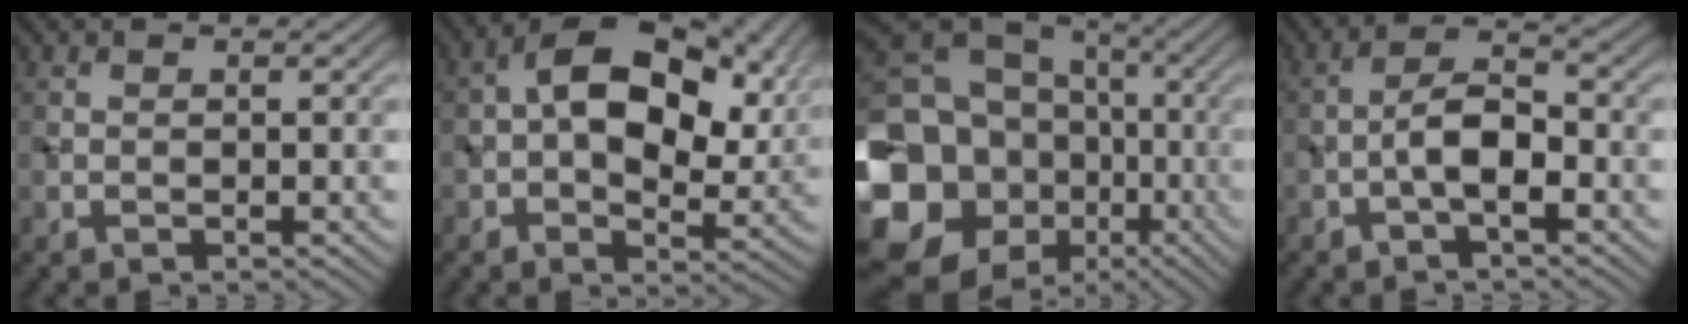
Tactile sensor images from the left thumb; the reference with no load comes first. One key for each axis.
{"total": 14.1, "fx": 3.2, "fy": 8.4, "fz": 10.9, "tx": -0.173, "ty": 0.006, "tz": 0.051}
{"total": 21.9, "fx": -3.9, "fy": 18.8, "fz": 10.6, "tx": -0.253, "ty": -0.030, "tz": -0.072}
{"total": 4.3, "fx": -1.7, "fy": 1.5, "fz": 3.7, "tx": -0.068, "ty": 0.015, "tz": -0.040}